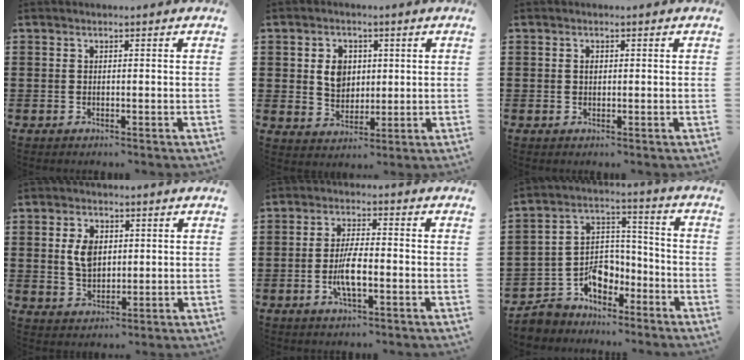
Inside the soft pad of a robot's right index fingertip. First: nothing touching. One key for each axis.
{"total": 4.9, "fx": 1.0, "fy": 3.9, "fz": 2.8, "tx": -0.060, "ty": 0.012, "tz": 0.013}
{"total": 0.8, "fx": 0.2, "fy": 0.6, "fz": 0.6, "tx": -0.014, "ty": 0.000, "tz": 0.003}
{"total": 5.1, "fx": 0.8, "fy": 3.3, "fz": 3.7, "tx": -0.088, "ty": 0.010, "tz": 0.011}
{"total": 5.4, "fx": -1.6, "fy": 1.5, "fz": 5.0, "tx": -0.104, "ty": -0.002, "tz": -0.033}
{"total": 6.9, "fx": -5.0, "fy": 4.6, "fz": 1.4, "tx": -0.044, "ty": 0.015, "tz": -0.098}